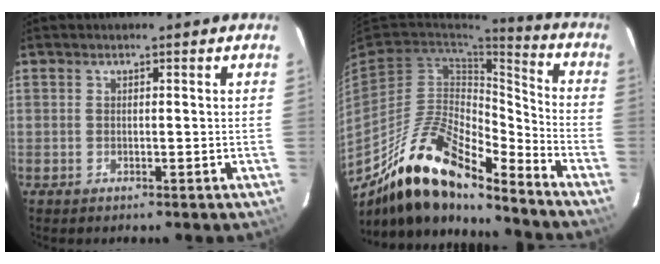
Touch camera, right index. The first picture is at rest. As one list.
[{"total": 20.4, "force": [-15.2, 6.4, 11.9], "torque": [-0.223, -0.009, -0.281]}]